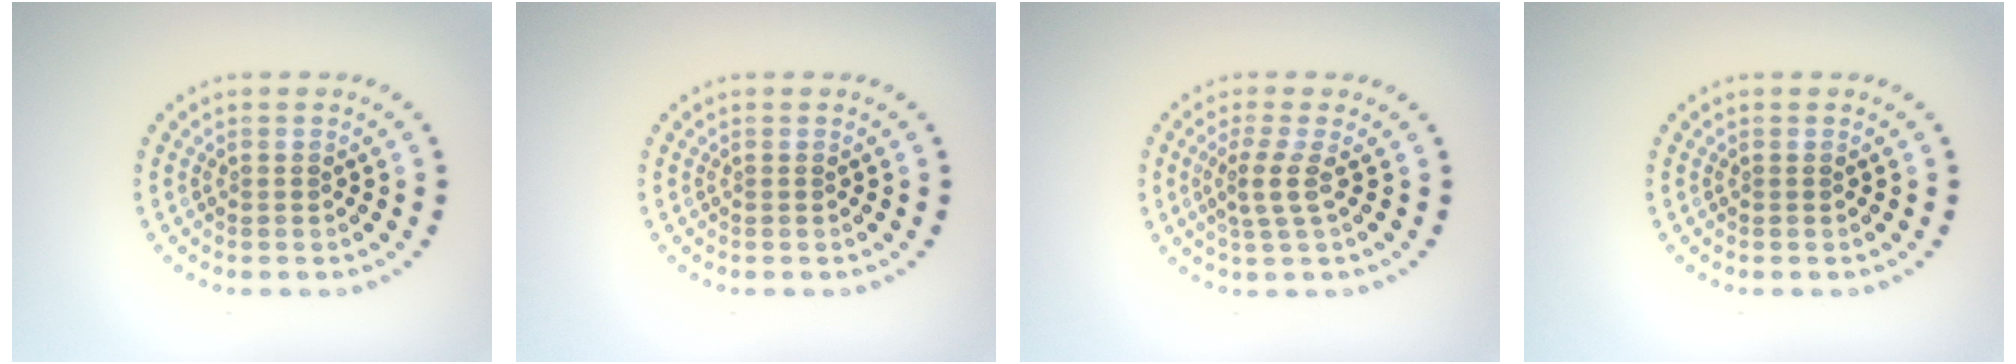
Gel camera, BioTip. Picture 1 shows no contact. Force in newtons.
{"total": 0.0}
{"total": 2.1, "press": 1.6, "slide": 1.3}
{"total": 0.0}